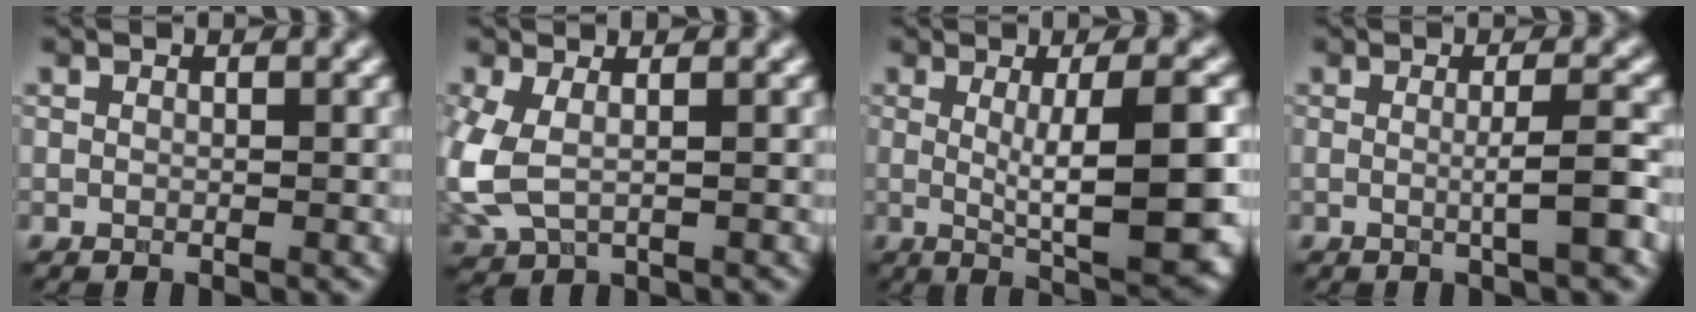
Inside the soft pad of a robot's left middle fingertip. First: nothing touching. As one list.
[{"total": 4.1, "force": [-0.1, 2.3, 3.4], "torque": [-0.100, -0.004, -0.002]}, {"total": 8.9, "force": [-0.1, 2.0, 8.7], "torque": [-0.110, -0.003, 0.000]}, {"total": 3.1, "force": [-0.3, 0.5, 3.0], "torque": [-0.044, -0.002, -0.013]}]